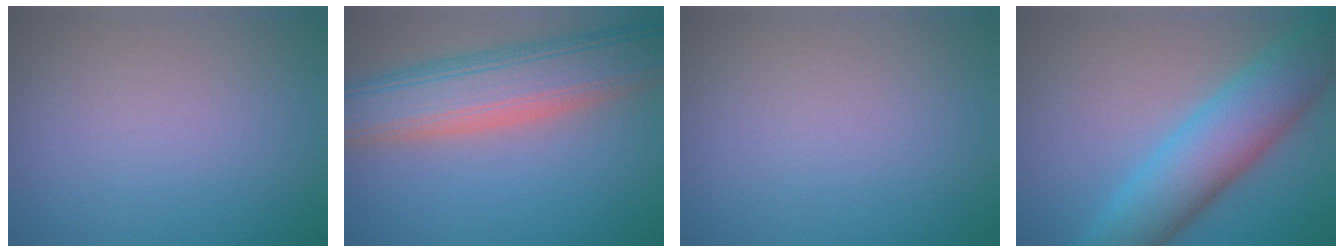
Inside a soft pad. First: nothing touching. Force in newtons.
{"total": 10.0, "press": 10.0, "slide": 0.7}
{"total": 0.0}
{"total": 8.8, "press": 8.8, "slide": 0.0}